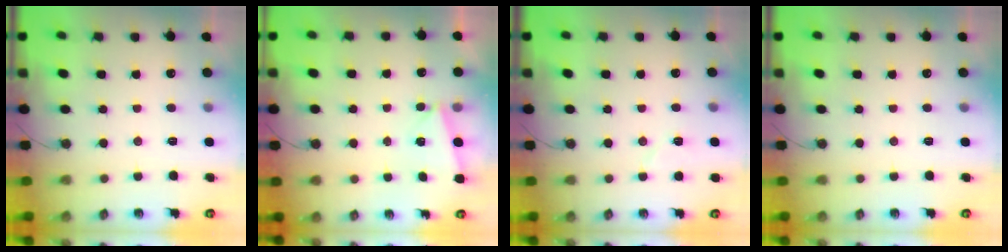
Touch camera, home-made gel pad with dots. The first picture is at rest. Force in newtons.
{"total": 1.7, "press": 0.9, "slide": 1.5}
{"total": 5.5, "press": 5.3, "slide": 1.5}
{"total": 0.0}